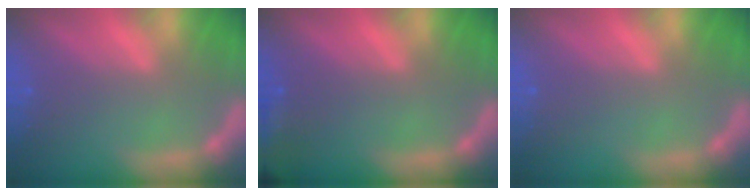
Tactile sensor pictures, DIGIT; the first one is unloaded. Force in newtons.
{"total": 8.5}
{"total": 0.0}